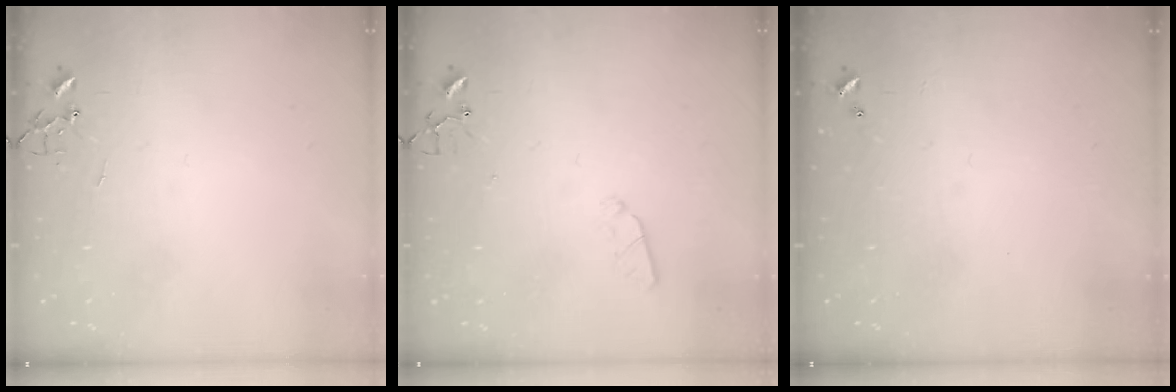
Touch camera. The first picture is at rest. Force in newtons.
{"total": 3.6, "press": 3.5, "slide": 0.6}
{"total": 0.0}